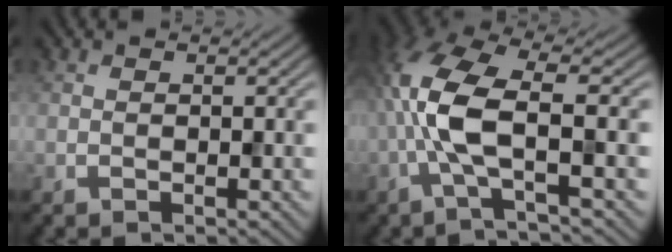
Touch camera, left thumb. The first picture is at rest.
{"total": 8.5, "force": [-1.2, 2.4, 8.0], "torque": [-0.182, 0.013, -0.035]}